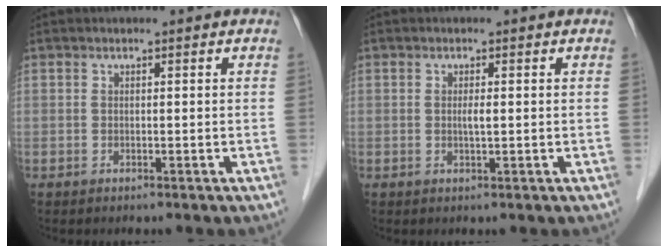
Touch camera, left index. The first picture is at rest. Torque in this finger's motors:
{"motor_torque": [0.18, 0.10, 0.05, 0.01]}